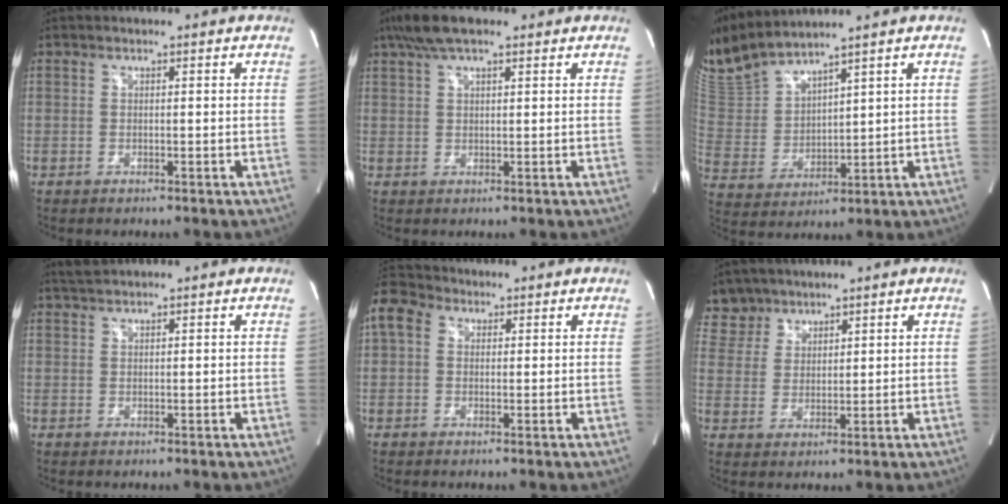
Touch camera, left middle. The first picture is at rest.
{"total": 7.2, "force": [5.0, 2.0, 4.7], "torque": [-0.100, 0.025, 0.091]}
{"total": 11.1, "force": [10.5, 0.2, 3.8], "torque": [-0.099, 0.001, 0.229]}
{"total": 1.7, "force": [1.6, -0.2, 0.4], "torque": [-0.014, 0.012, 0.037]}
{"total": 8.7, "force": [3.3, 6.7, 4.4], "torque": [-0.114, 0.047, 0.062]}
{"total": 5.4, "force": [4.6, 2.9, -0.5], "torque": [0.014, 0.005, 0.095]}